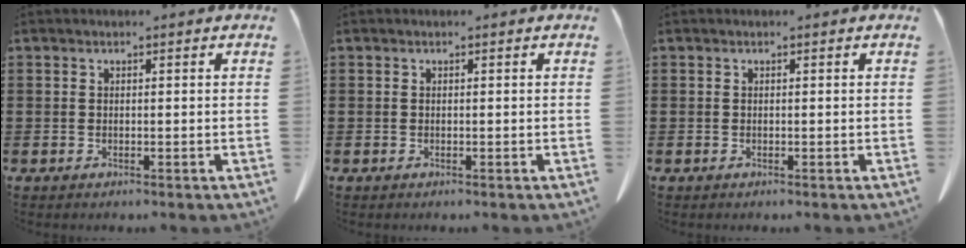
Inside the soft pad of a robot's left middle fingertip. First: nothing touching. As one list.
[{"total": 0.0}, {"total": 0.0}]